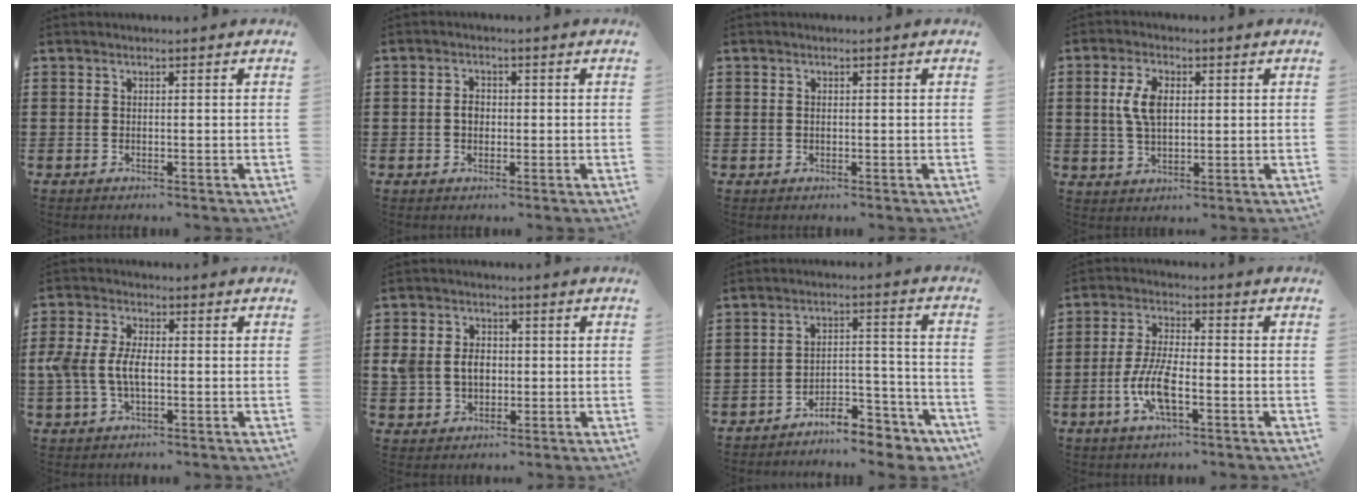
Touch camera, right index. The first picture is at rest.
{"total": 2.1, "force": [-0.2, 1.5, 1.5], "torque": [-0.029, 0.007, -0.005]}
{"total": 0.6, "force": [0.1, 0.5, 0.3], "torque": [-0.008, 0.003, 0.002]}
{"total": 5.8, "force": [0.9, 3.1, 4.8], "torque": [-0.108, 0.010, 0.013]}
{"total": 5.8, "force": [-0.8, 3.1, 4.8], "torque": [-0.130, -0.008, -0.027]}
{"total": 5.3, "force": [0.2, 4.3, 3.1], "torque": [-0.075, 0.007, -0.005]}
{"total": 6.7, "force": [-6.3, 1.4, 1.8], "torque": [-0.023, 0.022, -0.122]}
{"total": 8.1, "force": [-2.6, 2.7, 7.2], "torque": [-0.165, -0.013, -0.055]}